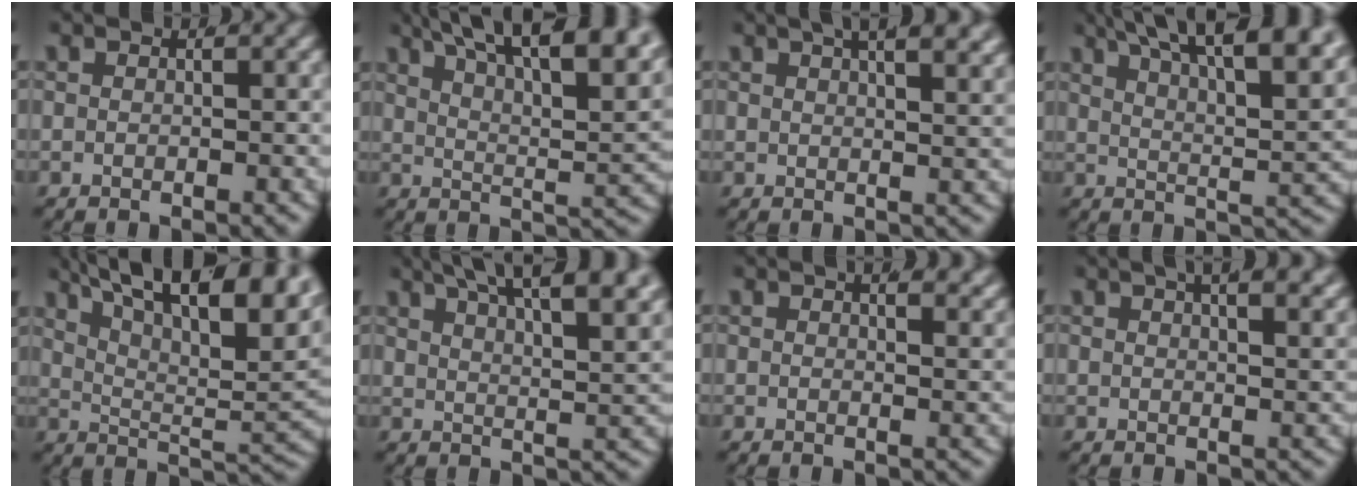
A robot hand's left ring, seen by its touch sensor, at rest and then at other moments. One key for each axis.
{"total": 10.3, "fx": 6.0, "fy": 3.4, "fz": 7.7, "tx": -0.103, "ty": 0.012, "tz": 0.090}
{"total": 5.3, "fx": 3.6, "fy": 1.4, "fz": 3.6, "tx": -0.041, "ty": 0.015, "tz": 0.052}
{"total": 9.4, "fx": 6.0, "fy": 2.7, "fz": 6.8, "tx": -0.093, "ty": 0.009, "tz": 0.093}
{"total": 11.7, "fx": 5.5, "fy": 4.7, "fz": 9.2, "tx": -0.117, "ty": 0.009, "tz": 0.080}
{"total": 8.6, "fx": 6.0, "fy": 2.2, "fz": 5.7, "tx": -0.079, "ty": 0.010, "tz": 0.095}
{"total": 2.4, "fx": 1.9, "fy": 0.5, "fz": 1.4, "tx": -0.013, "ty": 0.005, "tz": 0.025}
{"total": 4.8, "fx": 3.1, "fy": 1.4, "fz": 3.4, "tx": -0.036, "ty": 0.016, "tz": 0.043}